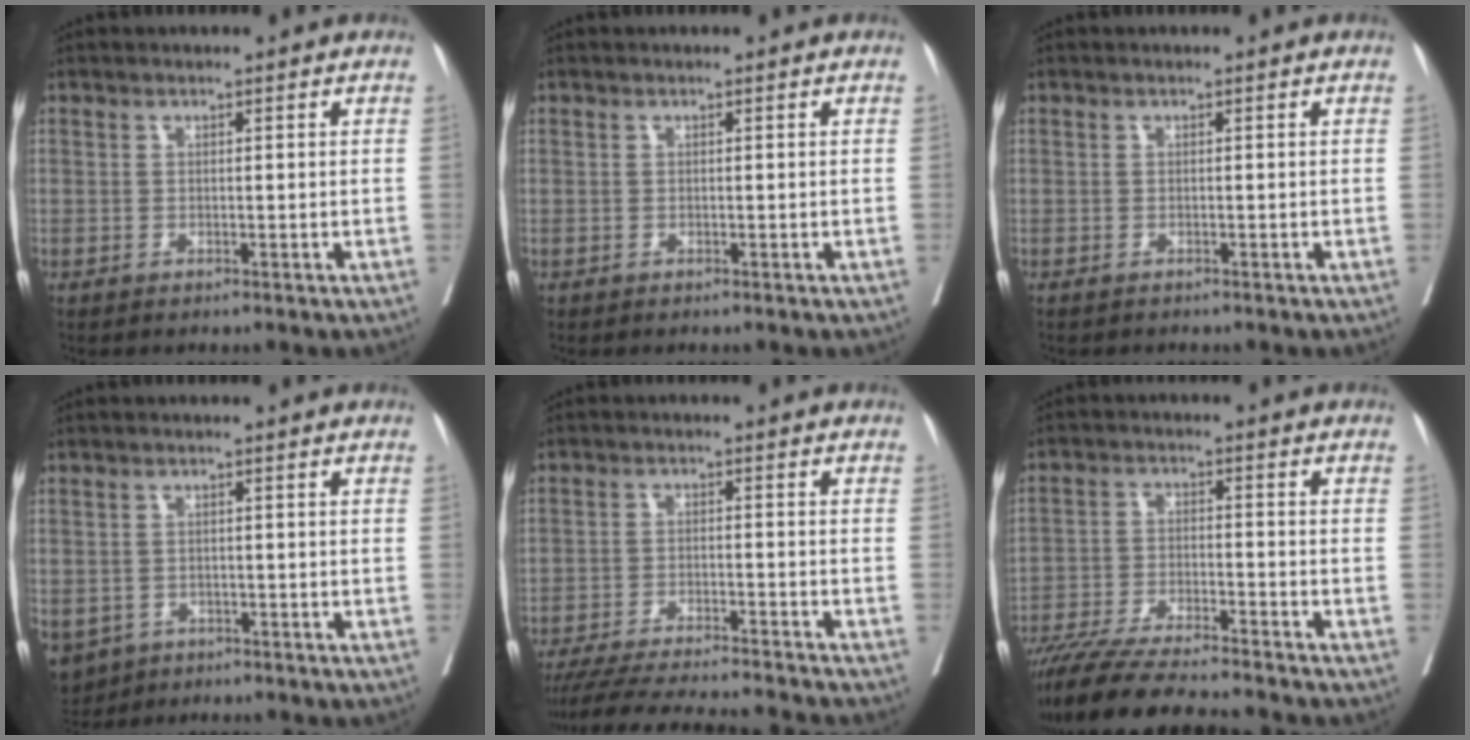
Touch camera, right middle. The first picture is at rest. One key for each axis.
{"total": 0.0}
{"total": 0.7, "fx": -0.6, "fy": 0.3, "fz": 0.1, "tx": -0.010, "ty": 0.000, "tz": -0.010}
{"total": 7.7, "fx": -4.1, "fy": 6.1, "fz": 2.4, "tx": -0.065, "ty": -0.001, "tz": -0.058}
{"total": 16.4, "fx": -15.2, "fy": 0.2, "fz": 6.3, "tx": -0.103, "ty": -0.029, "tz": -0.226}
{"total": 14.5, "fx": -12.9, "fy": 0.8, "fz": 6.5, "tx": -0.108, "ty": -0.022, "tz": -0.212}